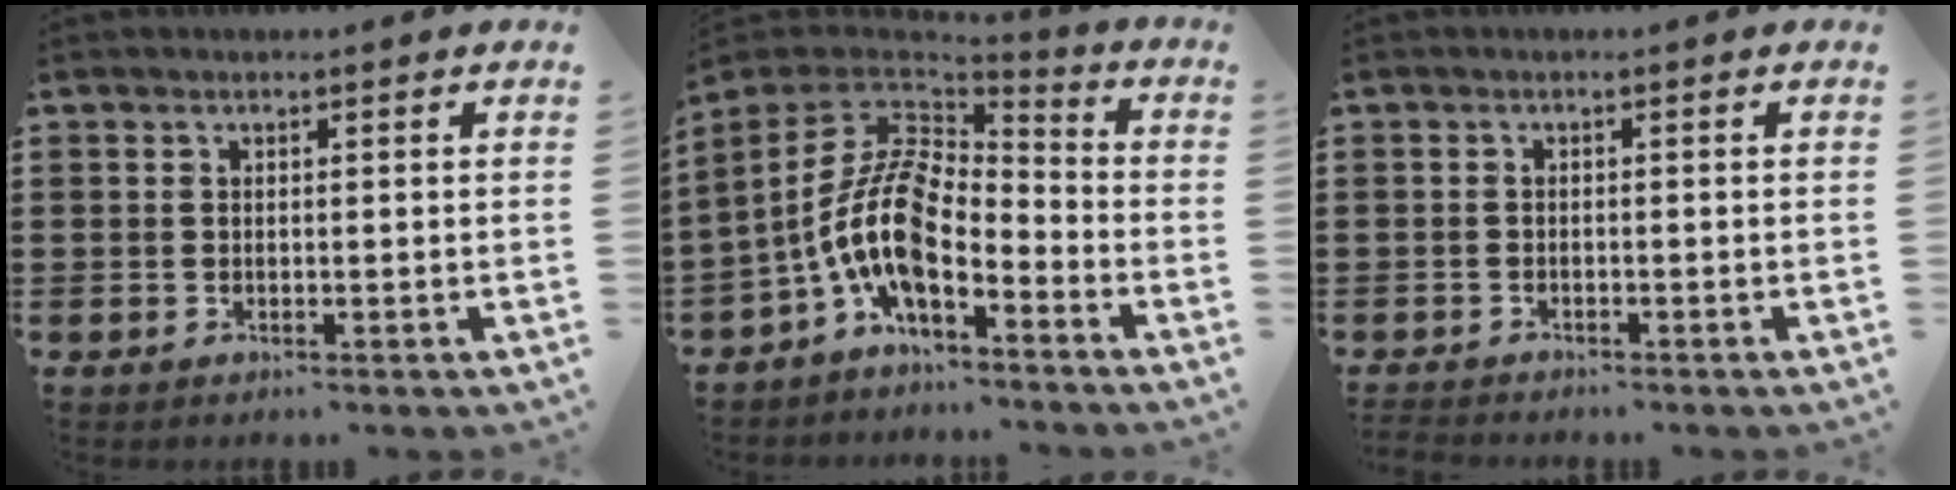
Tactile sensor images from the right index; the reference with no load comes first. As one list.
[{"total": 11.9, "force": [-3.9, 5.2, 9.9], "torque": [-0.235, -0.013, -0.090]}, {"total": 1.2, "force": [-1.2, 0.0, -0.1], "torque": [-0.002, 0.000, -0.025]}]